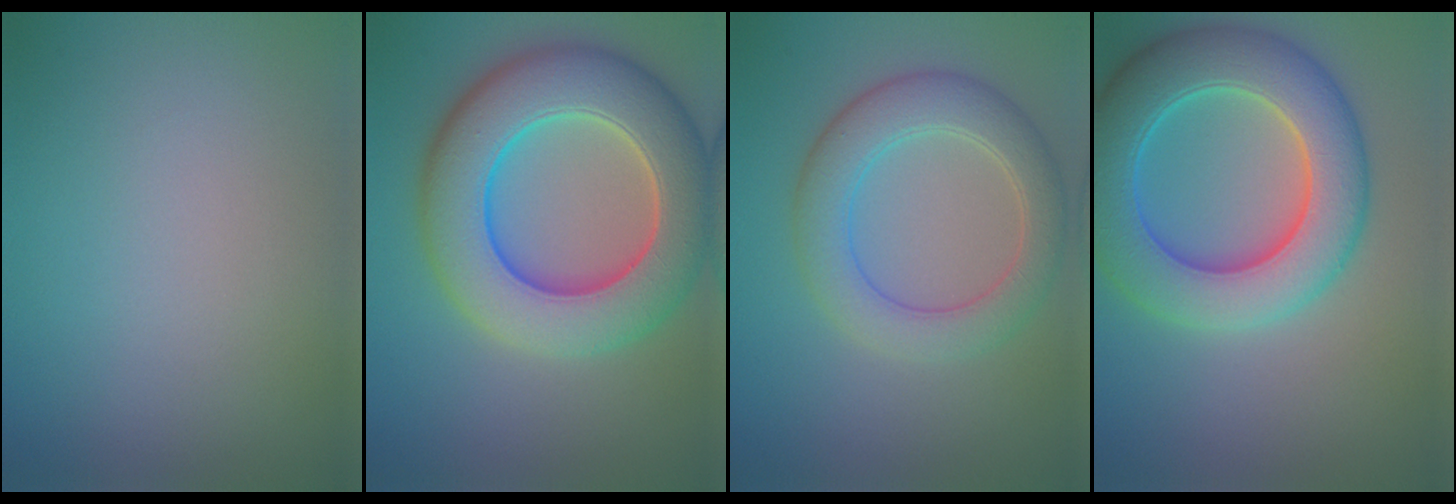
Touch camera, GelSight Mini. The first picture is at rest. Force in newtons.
{"total": 11.1, "press": 11.1, "slide": 0.3}
{"total": 5.2, "press": 5.2, "slide": 0.1}
{"total": 9.5, "press": 9.5, "slide": 0.2}